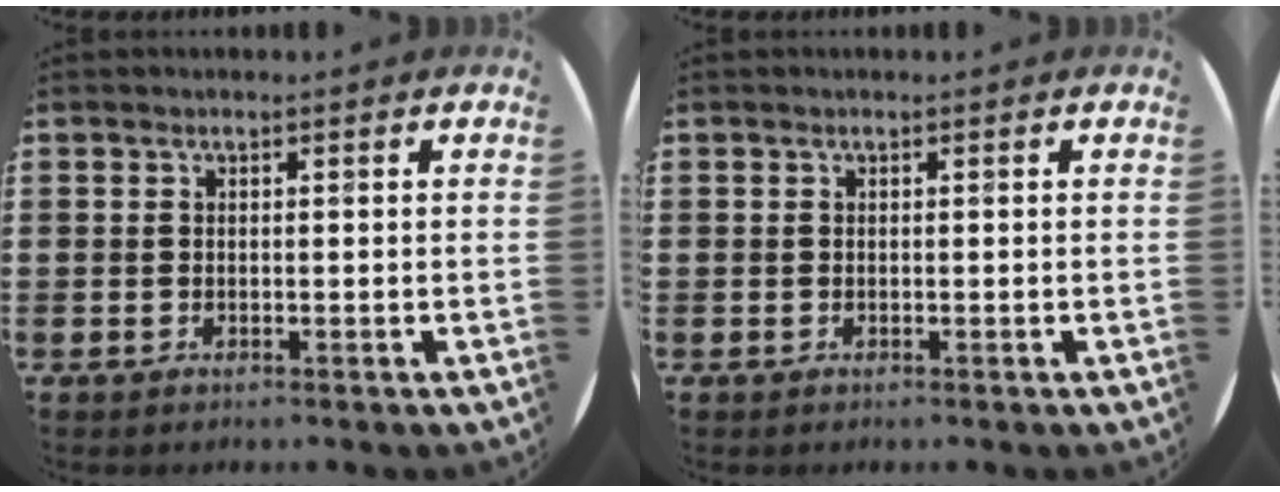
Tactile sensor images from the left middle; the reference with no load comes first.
{"total": 0.0}